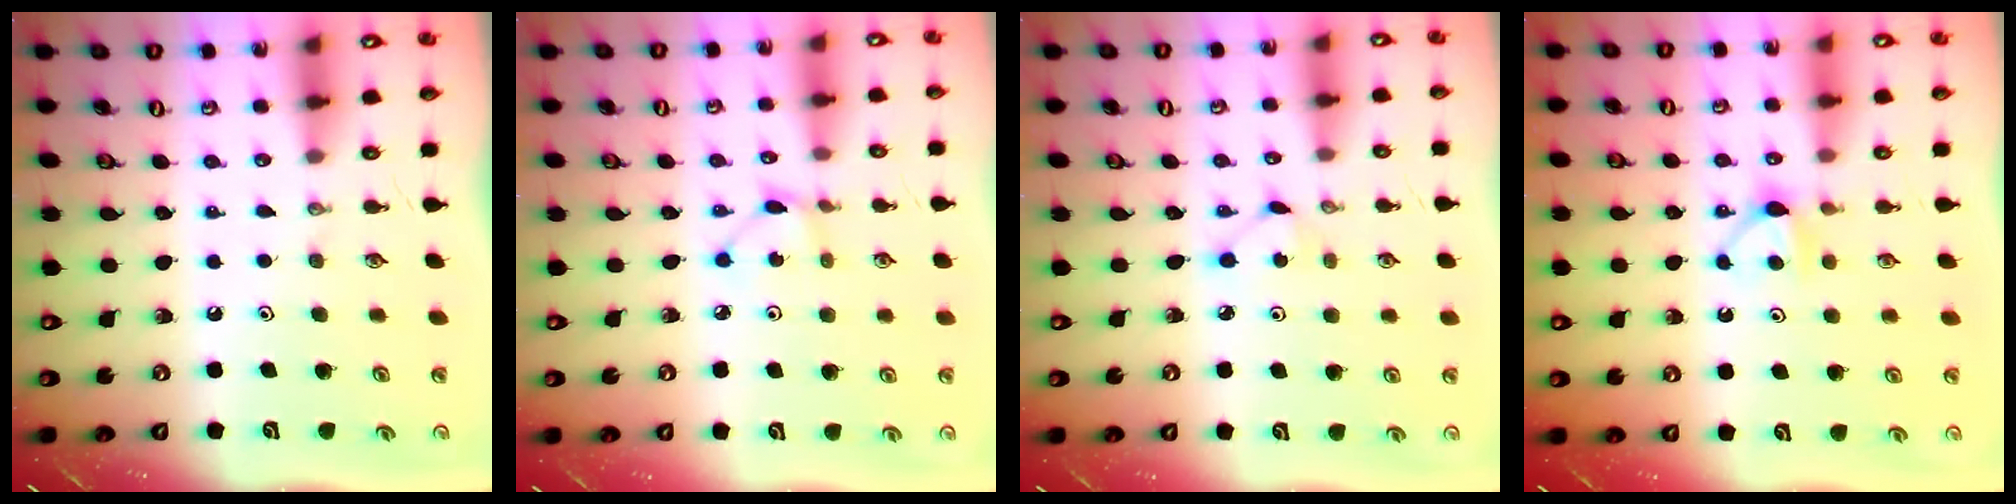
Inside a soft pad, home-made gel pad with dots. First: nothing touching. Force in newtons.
{"total": 1.8, "press": 1.8, "slide": 0.3}
{"total": 3.4, "press": 3.3, "slide": 0.4}
{"total": 6.2, "press": 6.2, "slide": 0.5}